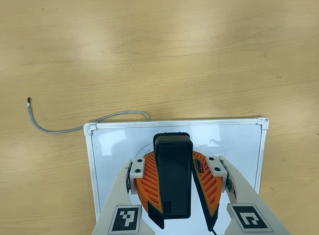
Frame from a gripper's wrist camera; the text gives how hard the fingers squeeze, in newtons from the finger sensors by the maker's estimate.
{"total": 10.3, "left": 9.1, "right": 11.4}